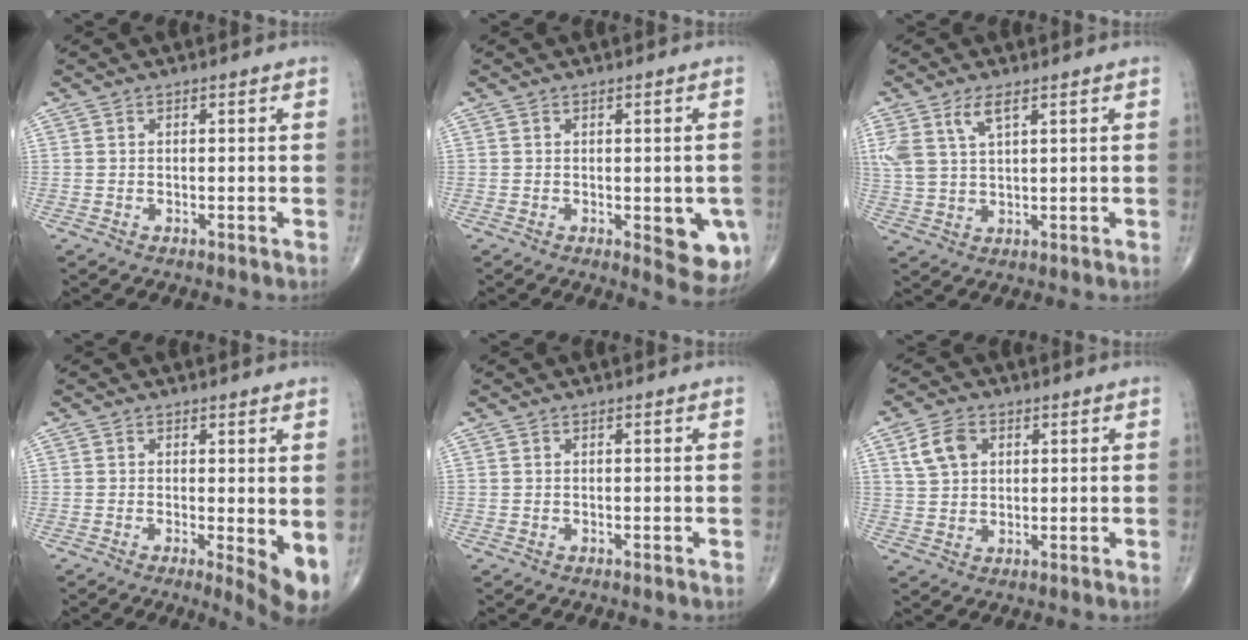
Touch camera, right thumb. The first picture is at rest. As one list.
[{"total": 7.7, "force": [-1.9, 3.1, 6.7], "torque": [-0.056, -0.011, -0.016]}, {"total": 6.8, "force": [3.5, 2.7, 5.1], "torque": [-0.123, -0.005, 0.077]}, {"total": 5.9, "force": [-0.1, 1.7, 5.7], "torque": [-0.076, -0.015, -0.001]}, {"total": 0.0}, {"total": 6.3, "force": [2.4, 4.5, 3.7], "torque": [-0.057, -0.001, 0.046]}]